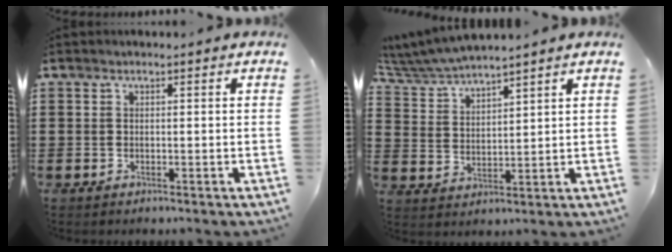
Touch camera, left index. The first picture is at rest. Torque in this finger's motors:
{"motor_torque": [-0.29, 0.47, 0.20, 0.06]}